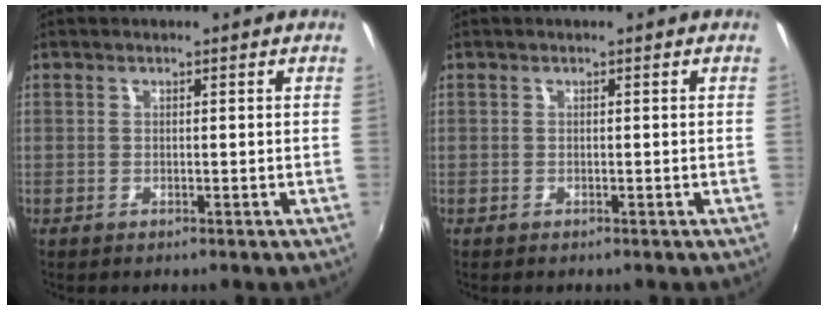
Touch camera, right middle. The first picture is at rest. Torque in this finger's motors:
{"motor_torque": [-0.31, 0.04, -0.02, -0.01]}